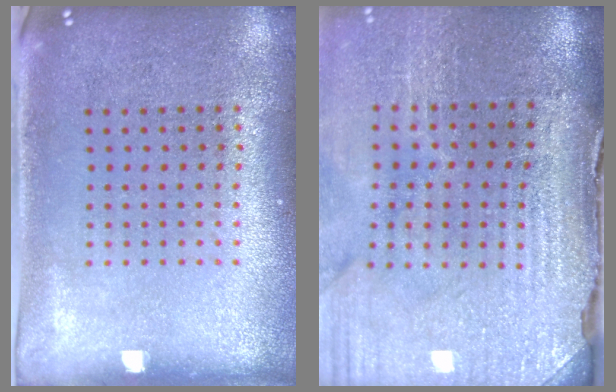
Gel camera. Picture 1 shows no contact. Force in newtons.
{"total": 4.6, "press": 3.9, "slide": 2.3}